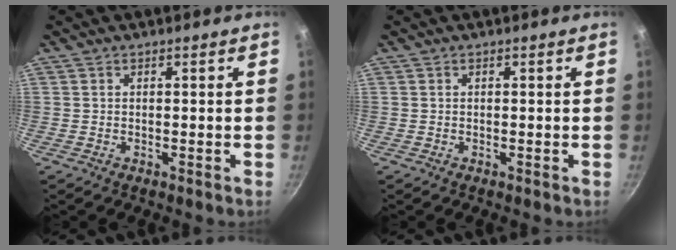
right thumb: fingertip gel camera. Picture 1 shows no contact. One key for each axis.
{"total": 0.0}